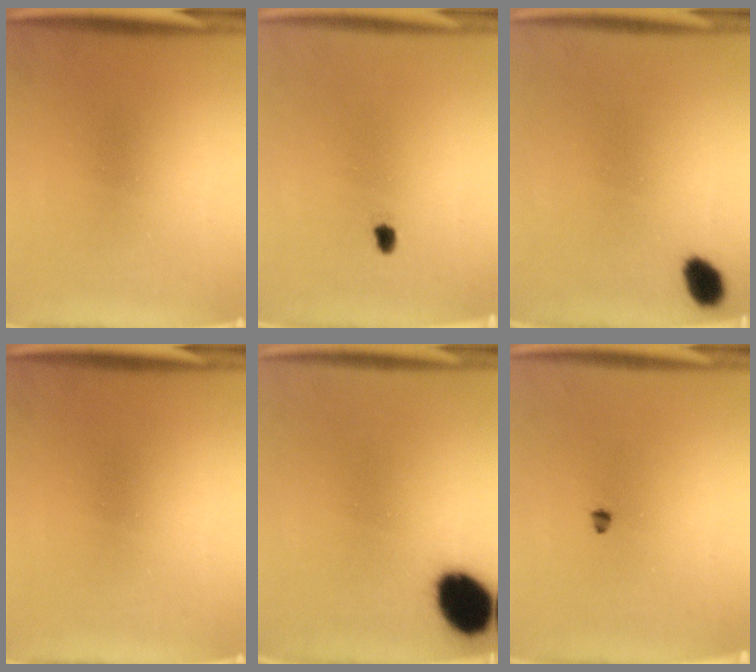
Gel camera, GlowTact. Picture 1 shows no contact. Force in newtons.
{"total": 1.3}
{"total": 4.6}
{"total": 0.0}
{"total": 12.3}
{"total": 1.1}